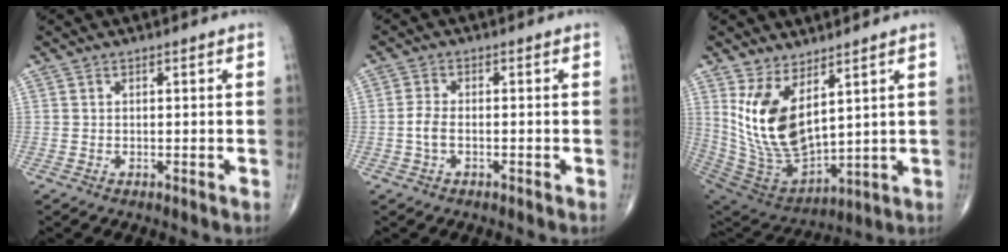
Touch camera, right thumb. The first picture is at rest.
{"total": 2.8, "force": [-0.8, 1.4, 2.2], "torque": [-0.050, 0.007, -0.020]}
{"total": 15.8, "force": [5.9, 7.7, 12.5], "torque": [-0.229, -0.043, 0.139]}